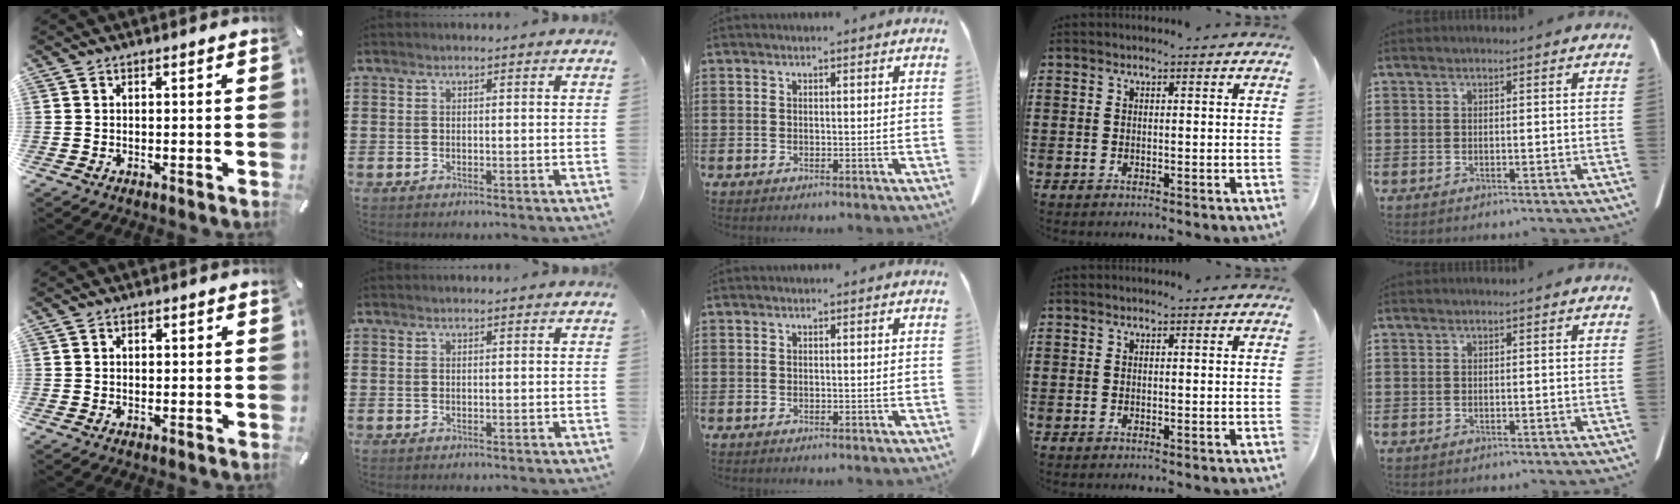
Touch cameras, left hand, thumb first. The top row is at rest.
{"thumb": {"total": 1.1, "force": [0.0, 1.0, 0.5], "torque": [-0.010, 0.006, -0.001]}}